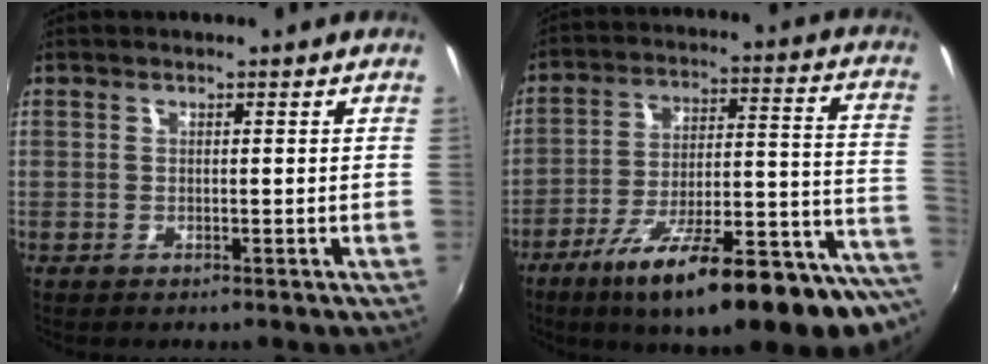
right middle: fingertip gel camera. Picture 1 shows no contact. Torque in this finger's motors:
{"motor_torque": [1.35, -0.79, 0.44, 0.21]}